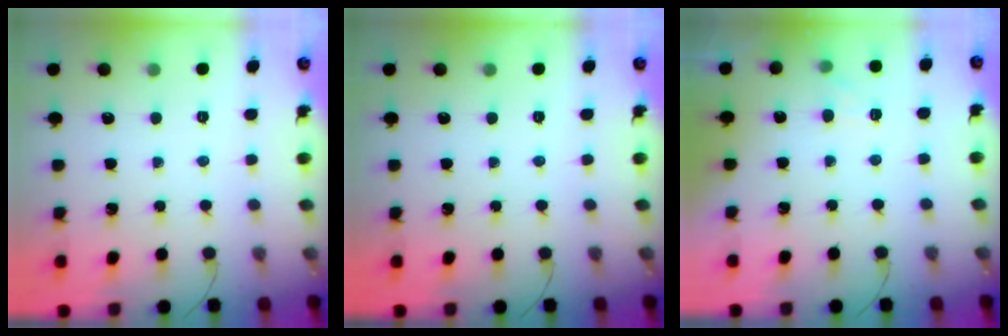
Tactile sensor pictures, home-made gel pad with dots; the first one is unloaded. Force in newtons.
{"total": 0.0}
{"total": 6.3, "press": 6.1, "slide": 1.5}